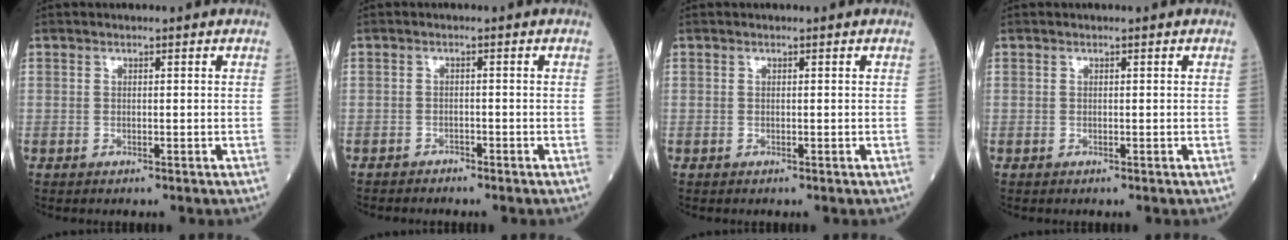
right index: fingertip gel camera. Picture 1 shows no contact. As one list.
[{"total": 1.4, "force": [-1.4, 0.4, 0.0], "torque": [0.002, 0.001, -0.024]}, {"total": 0.0}, {"total": 0.0}]